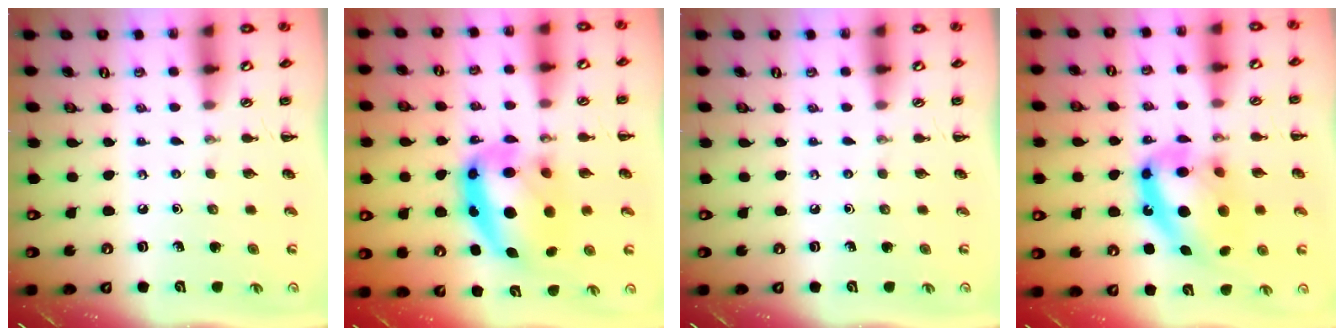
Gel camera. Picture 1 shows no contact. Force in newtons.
{"total": 15.1, "press": 14.7, "slide": 3.6}
{"total": 0.0}
{"total": 16.5, "press": 16.0, "slide": 4.1}